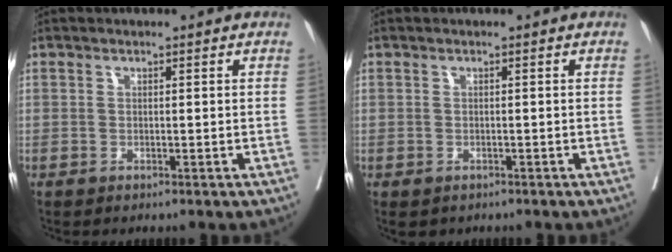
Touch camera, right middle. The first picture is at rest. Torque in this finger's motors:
{"motor_torque": [0.29, -0.25, 0.02, 0.01]}